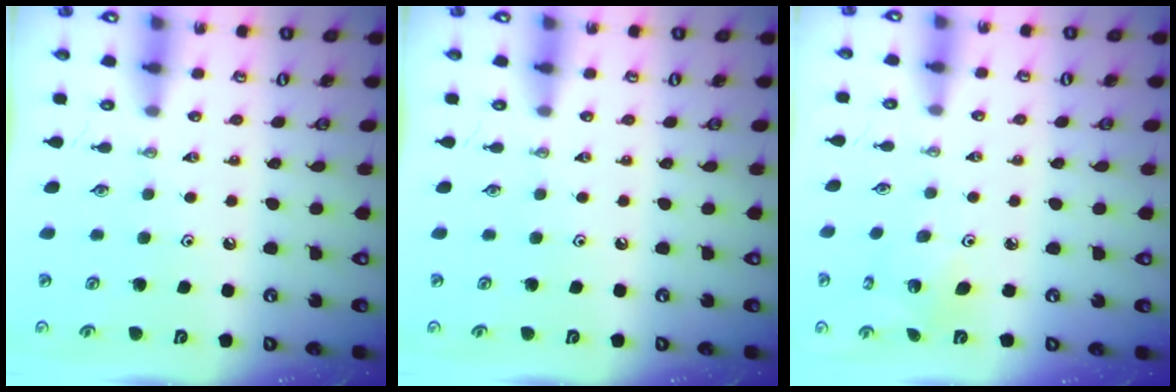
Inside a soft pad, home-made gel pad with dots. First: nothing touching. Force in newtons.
{"total": 0.0}
{"total": 4.1, "press": 4.1, "slide": 0.5}